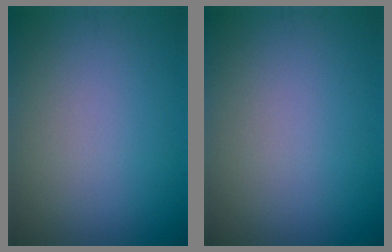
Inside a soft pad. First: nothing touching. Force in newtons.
{"total": 0.0}